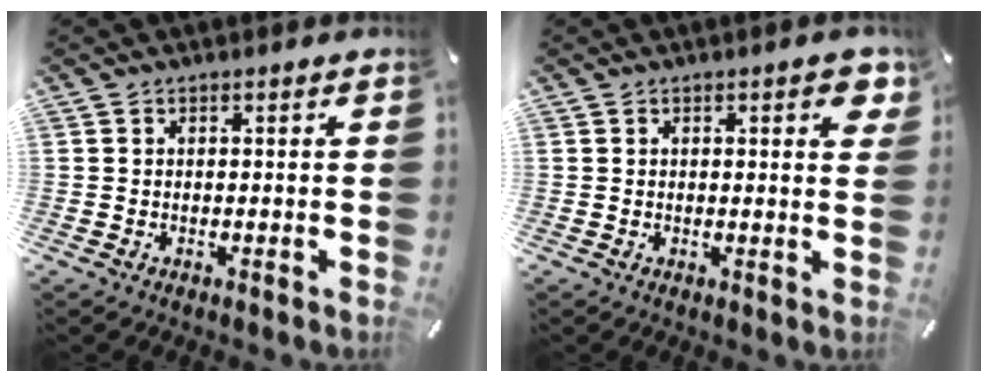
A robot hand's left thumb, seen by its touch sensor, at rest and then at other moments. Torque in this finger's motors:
{"motor_torque": [0.64, 0.58, 0.26, -0.33, 0.00]}